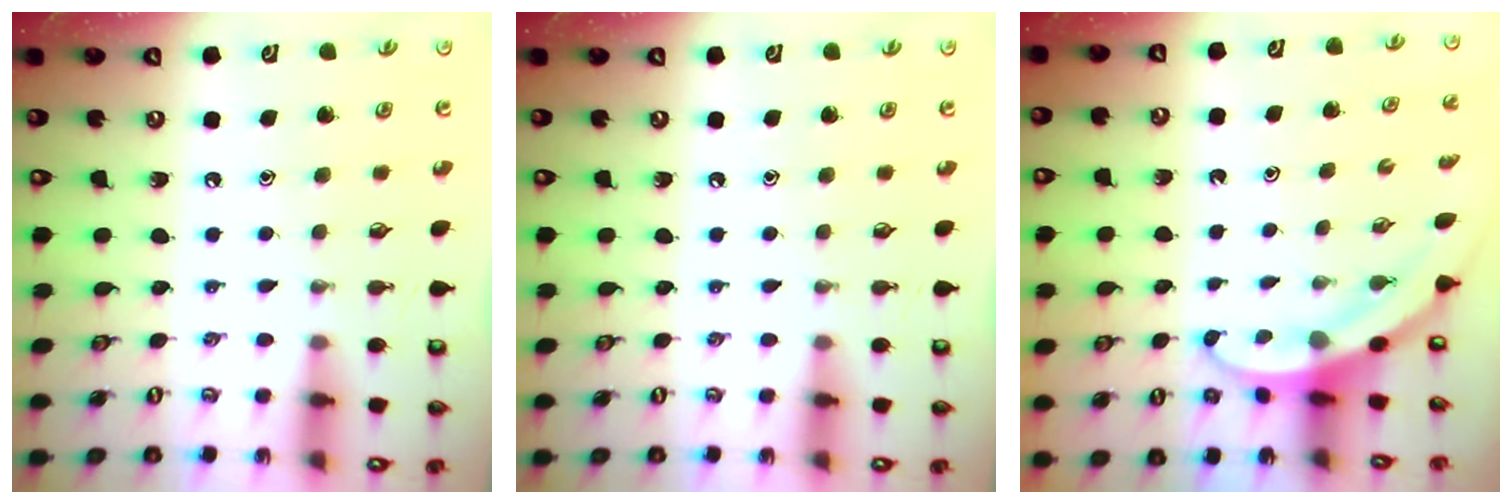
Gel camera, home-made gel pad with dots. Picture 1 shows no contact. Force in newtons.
{"total": 0.0}
{"total": 3.1, "press": 3.1, "slide": 0.1}